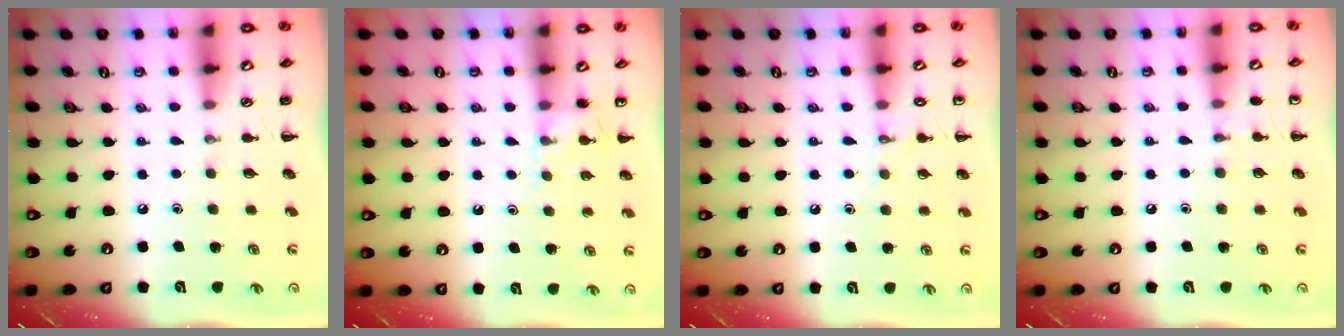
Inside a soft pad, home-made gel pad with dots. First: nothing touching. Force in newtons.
{"total": 5.5, "press": 5.3, "slide": 1.5}
{"total": 6.5, "press": 6.2, "slide": 1.9}
{"total": 4.8, "press": 4.5, "slide": 1.5}